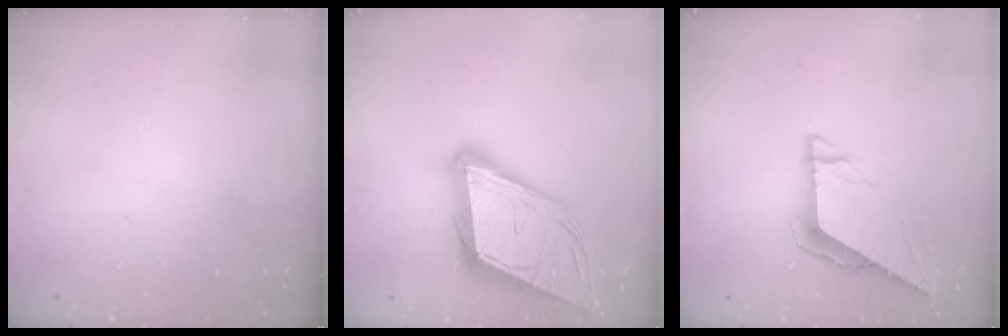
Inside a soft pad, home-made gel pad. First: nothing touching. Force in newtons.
{"total": 18.1, "press": 17.5, "slide": 4.3}
{"total": 7.2, "press": 7.2, "slide": 0.5}